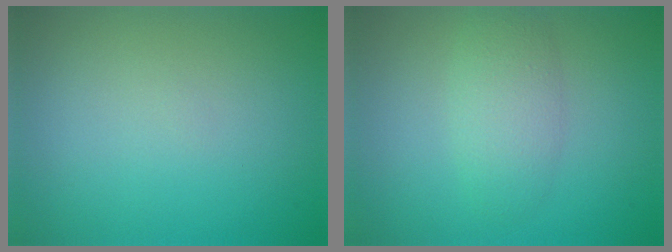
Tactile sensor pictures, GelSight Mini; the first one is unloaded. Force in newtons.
{"total": 2.8, "press": 2.8, "slide": 0.2}